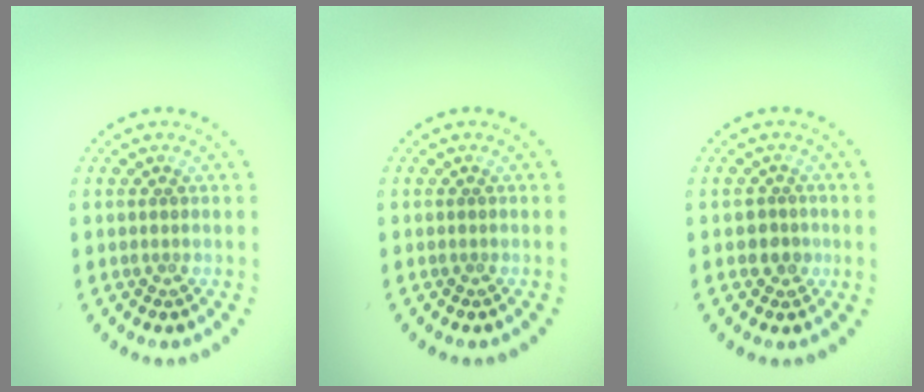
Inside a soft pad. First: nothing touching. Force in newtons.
{"total": 0.0}
{"total": 1.7, "press": 1.5, "slide": 0.9}